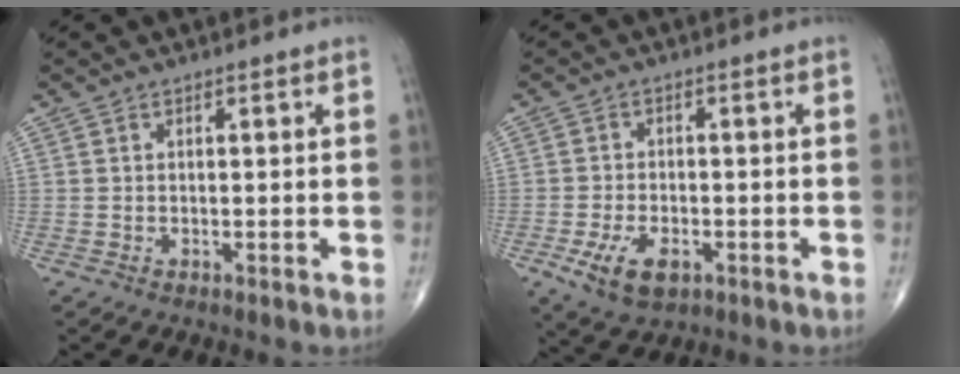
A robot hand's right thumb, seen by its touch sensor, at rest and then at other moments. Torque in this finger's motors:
{"motor_torque": [0.40, -0.26, 0.28, -0.03, 0.20]}